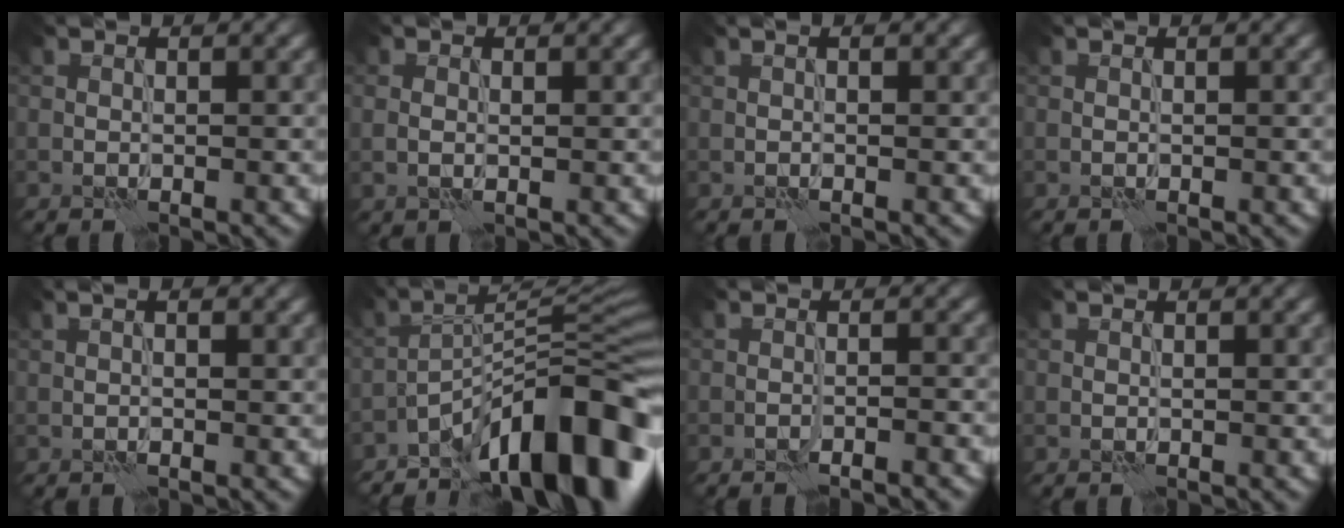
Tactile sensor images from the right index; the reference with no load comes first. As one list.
[{"total": 1.4, "force": [0.1, 0.8, 1.1], "torque": [-0.022, -0.001, 0.005]}, {"total": 1.5, "force": [0.5, 0.4, 1.3], "torque": [-0.014, -0.007, 0.002]}, {"total": 0.0}, {"total": 1.5, "force": [0.5, 0.4, 1.4], "torque": [-0.015, -0.006, 0.000]}, {"total": 13.6, "force": [-8.7, 3.8, 9.7], "torque": [-0.129, 0.016, -0.154]}, {"total": 1.8, "force": [-1.5, 0.1, 0.9], "torque": [-0.013, 0.012, -0.028]}, {"total": 0.0}]